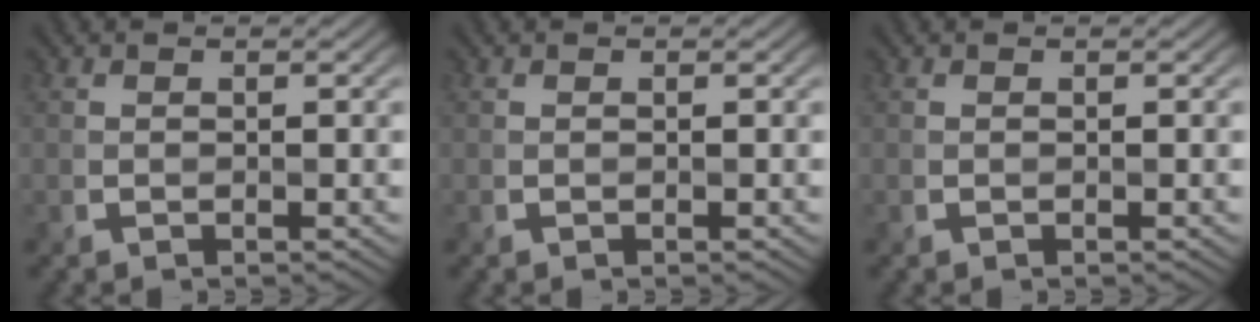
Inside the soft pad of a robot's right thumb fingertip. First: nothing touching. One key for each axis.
{"total": 0.0}
{"total": 0.0}